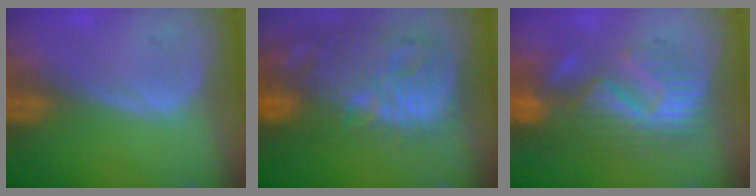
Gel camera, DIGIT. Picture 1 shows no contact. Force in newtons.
{"total": 14.5, "press": 12.5, "slide": 7.2}
{"total": 9.4, "press": 9.2, "slide": 2.0}